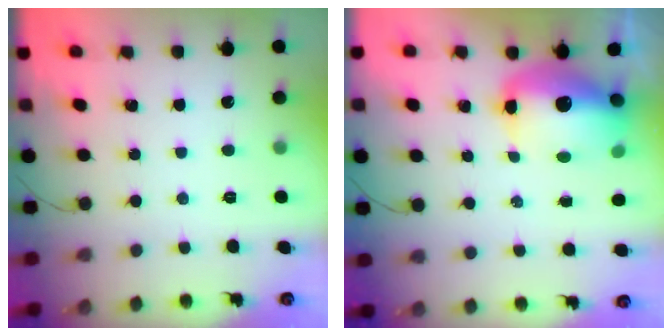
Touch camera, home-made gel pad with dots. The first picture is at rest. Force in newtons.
{"total": 14.3, "press": 13.9, "slide": 3.4}